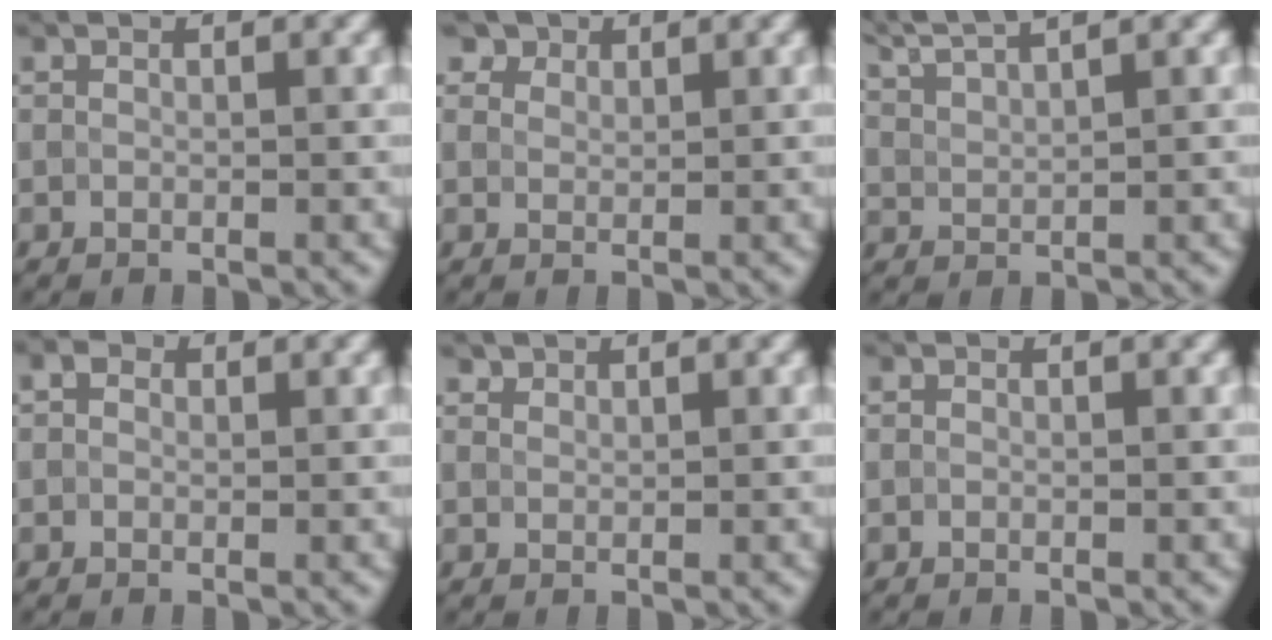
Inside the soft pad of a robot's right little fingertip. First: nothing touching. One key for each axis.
{"total": 3.4, "fx": 2.6, "fy": 2.0, "fz": 1.1, "tx": -0.035, "ty": 0.000, "tz": 0.048}
{"total": 5.4, "fx": 4.5, "fy": 1.1, "fz": 2.7, "tx": -0.050, "ty": 0.025, "tz": 0.060}
{"total": 1.2, "fx": 0.4, "fy": 0.9, "fz": 0.6, "tx": -0.009, "ty": 0.002, "tz": -0.002}
{"total": 1.1, "fx": 1.1, "fy": 0.3, "fz": 0.1, "tx": -0.005, "ty": 0.001, "tz": 0.026}
{"total": 0.0}